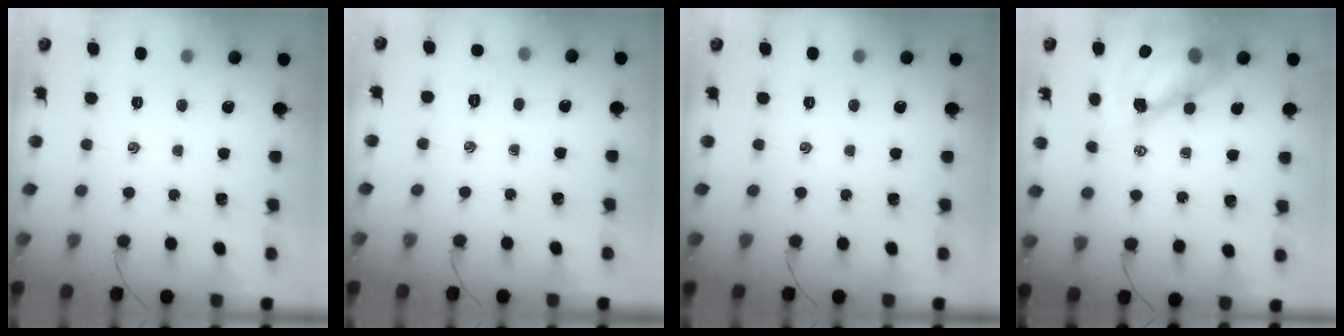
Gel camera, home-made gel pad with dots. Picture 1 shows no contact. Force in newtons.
{"total": 4.6, "press": 4.4, "slide": 1.2}
{"total": 0.0}
{"total": 13.1, "press": 12.7, "slide": 3.5}